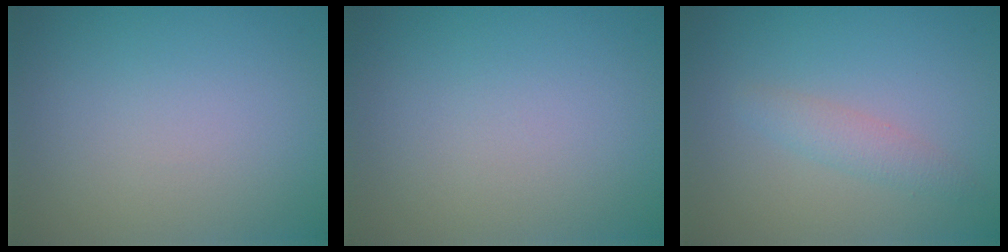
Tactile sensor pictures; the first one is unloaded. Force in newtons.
{"total": 0.0}
{"total": 1.7, "press": 1.7, "slide": 0.1}